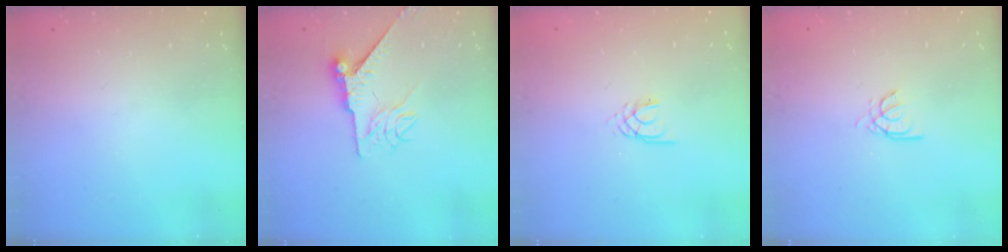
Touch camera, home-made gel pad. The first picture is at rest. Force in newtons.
{"total": 8.2, "press": 8.1, "slide": 0.7}
{"total": 1.7, "press": 1.7, "slide": 0.3}
{"total": 3.0, "press": 3.0, "slide": 0.5}